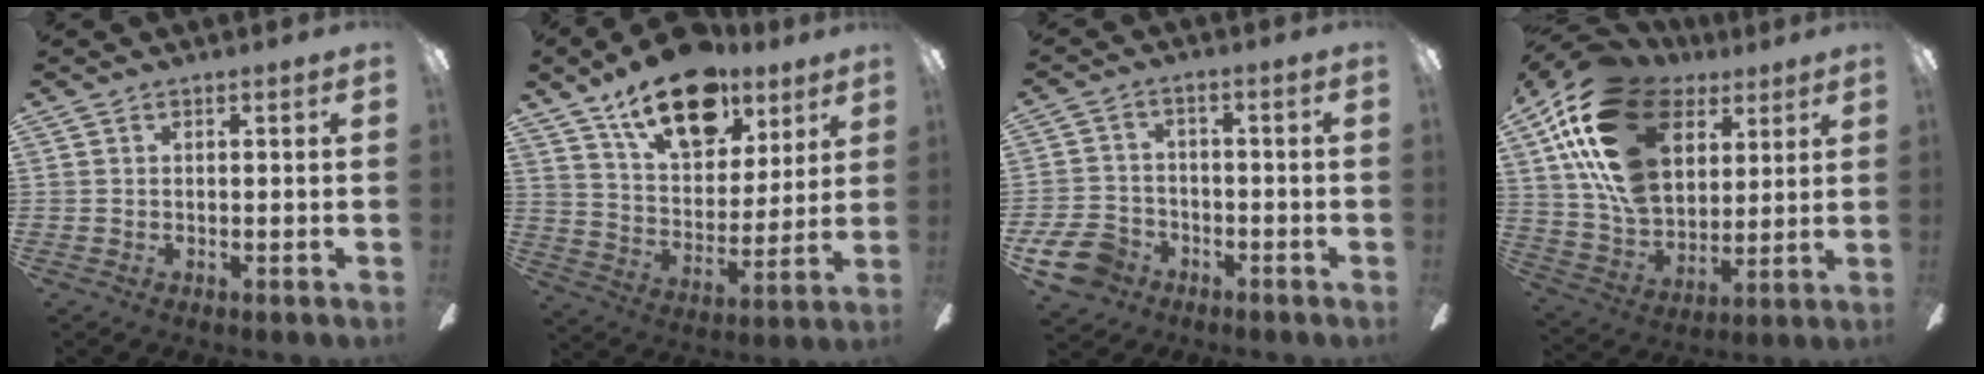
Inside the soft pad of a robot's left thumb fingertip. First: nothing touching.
{"total": 19.8, "force": [13.3, 10.2, 10.5], "torque": [-0.160, -0.072, 0.231]}
{"total": 9.3, "force": [-5.4, 6.4, 4.1], "torque": [-0.099, 0.033, -0.100]}
{"total": 24.1, "force": [10.7, 15.9, 14.6], "torque": [-0.305, -0.038, 0.191]}